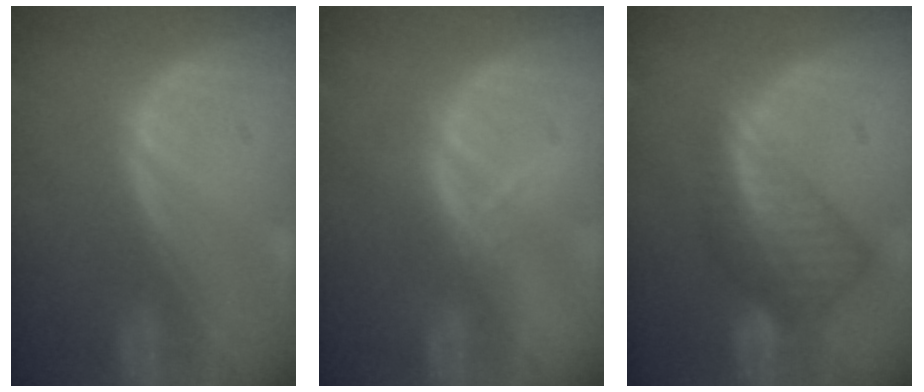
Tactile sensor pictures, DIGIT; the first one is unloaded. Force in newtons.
{"total": 2.1, "press": 1.9, "slide": 0.9}
{"total": 8.5, "press": 7.4, "slide": 4.1}